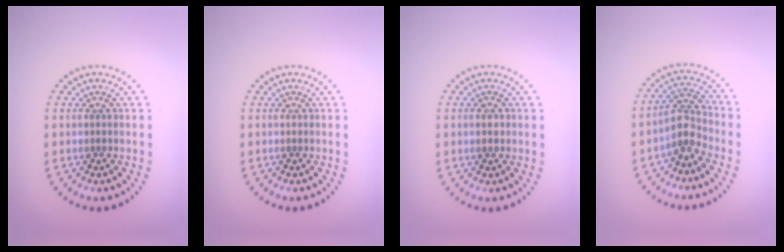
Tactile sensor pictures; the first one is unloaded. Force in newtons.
{"total": 0.0}
{"total": 1.5, "press": 1.5, "slide": 0.1}
{"total": 2.7, "press": 2.2, "slide": 1.6}